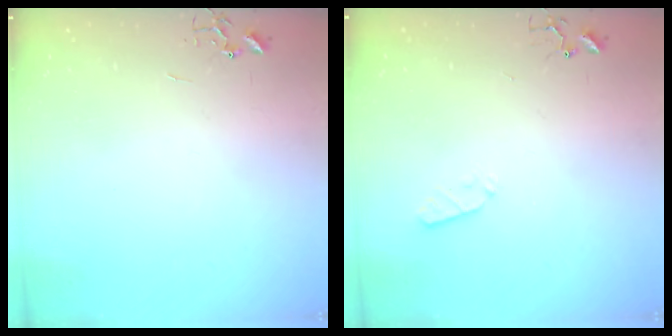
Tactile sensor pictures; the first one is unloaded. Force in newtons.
{"total": 3.5, "press": 3.4, "slide": 0.5}